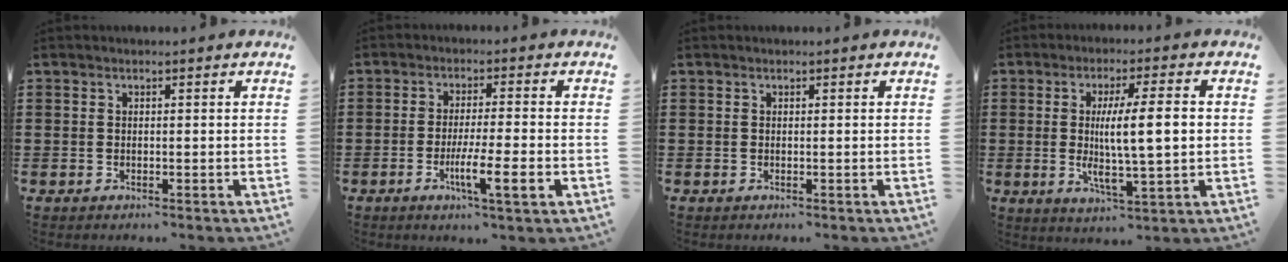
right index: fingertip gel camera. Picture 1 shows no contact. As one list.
[{"total": 7.0, "force": [-2.4, 0.5, 6.5], "torque": [-0.113, -0.012, -0.042]}, {"total": 0.0}, {"total": 10.4, "force": [0.9, 2.2, 10.2], "torque": [-0.168, -0.001, 0.010]}]